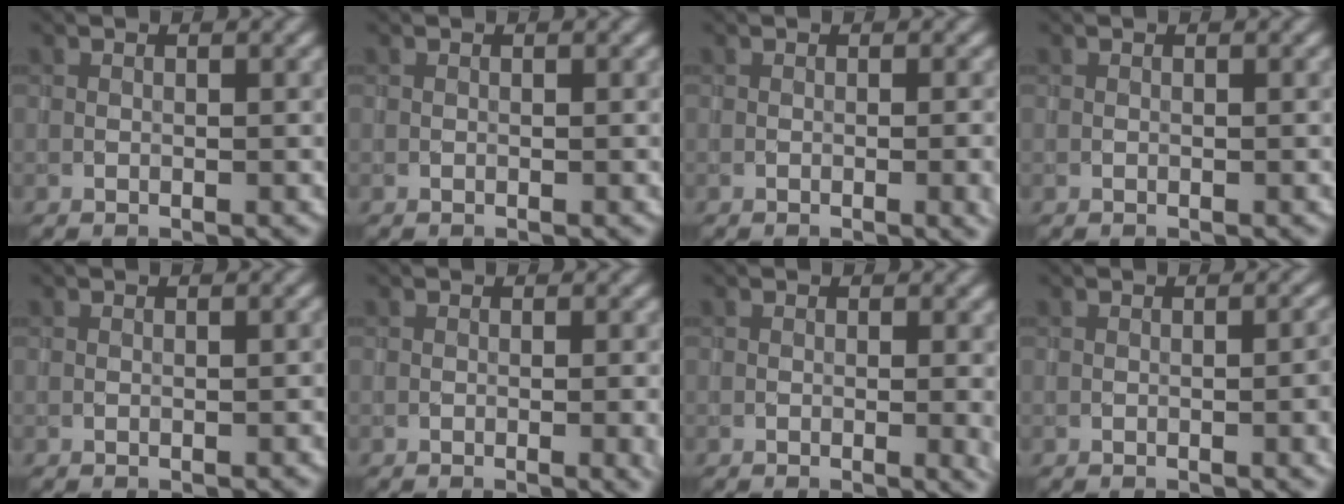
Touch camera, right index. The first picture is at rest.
{"total": 0.0}
{"total": 2.9, "force": [-1.0, 1.0, 2.6], "torque": [-0.033, -0.003, -0.006]}
{"total": 0.0}
{"total": 0.6, "force": [-0.5, 0.2, 0.3], "torque": [-0.005, 0.001, -0.003]}
{"total": 2.5, "force": [-0.9, 0.7, 2.2], "torque": [-0.031, -0.004, -0.006]}
{"total": 2.3, "force": [-0.4, 0.8, 2.1], "torque": [-0.031, -0.009, 0.000]}
{"total": 3.4, "force": [-1.2, 1.1, 3.0], "torque": [-0.040, -0.001, -0.010]}